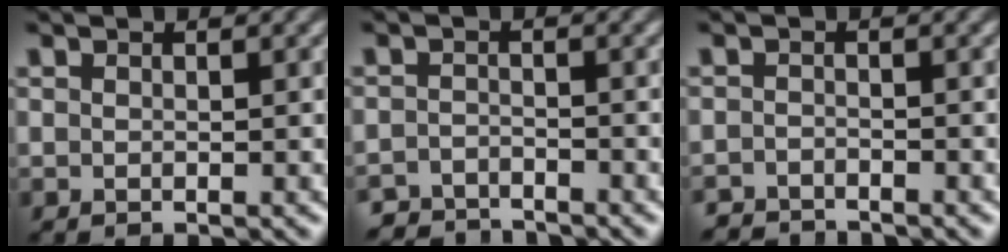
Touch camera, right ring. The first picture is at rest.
{"total": 3.6, "force": [-3.5, 0.7, -0.2], "torque": [0.001, -0.018, -0.060]}
{"total": 2.9, "force": [-2.8, 0.6, -0.3], "torque": [0.000, -0.018, -0.045]}